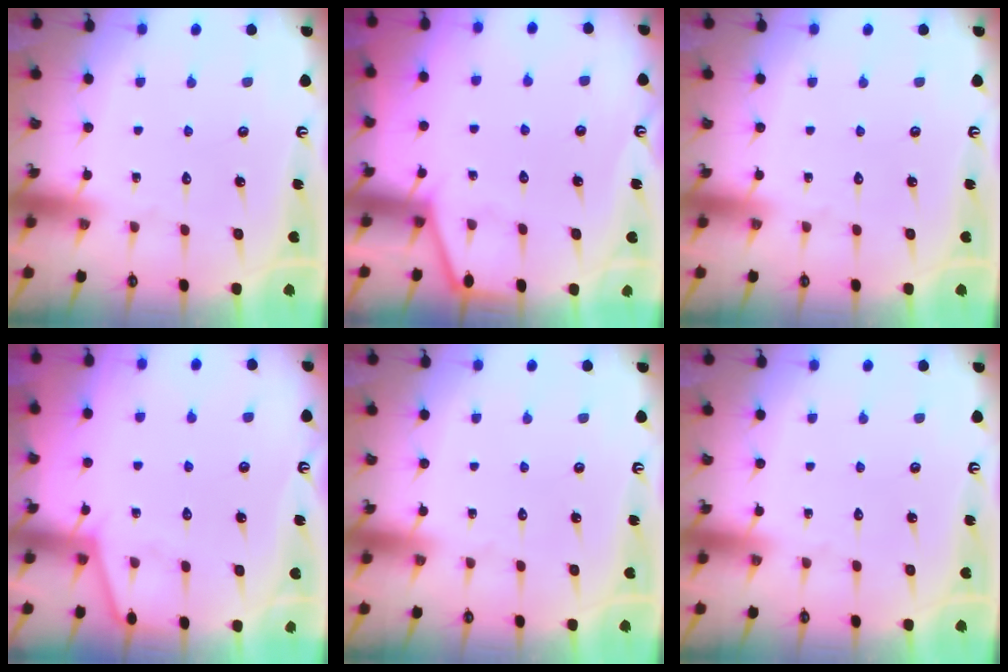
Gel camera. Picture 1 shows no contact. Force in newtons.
{"total": 2.4, "press": 2.4, "slide": 0.2}
{"total": 0.0}
{"total": 2.7, "press": 2.7, "slide": 0.4}
{"total": 0.0}
{"total": 0.0}